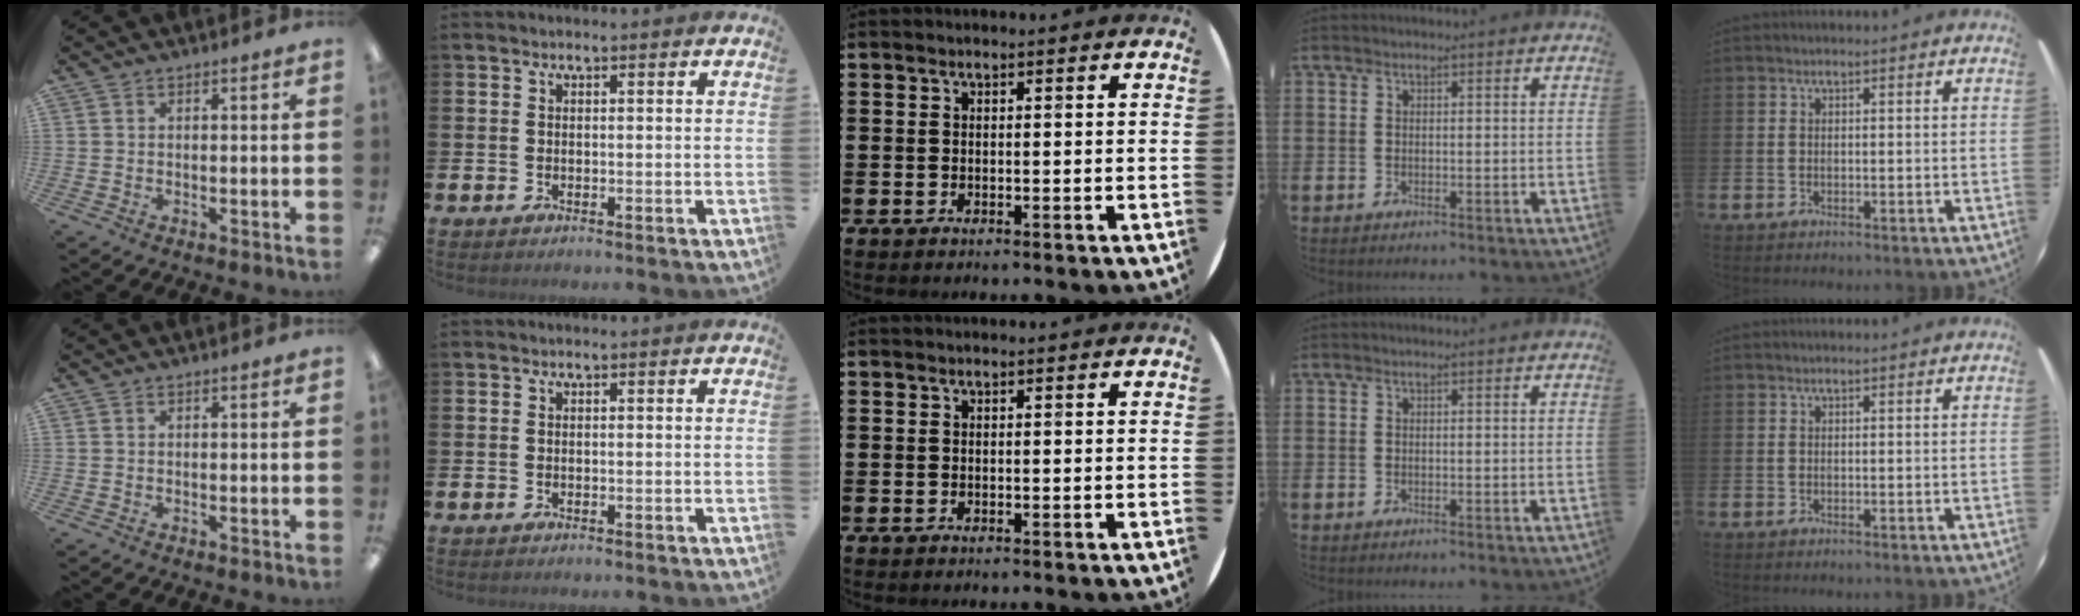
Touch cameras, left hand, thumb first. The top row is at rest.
{}